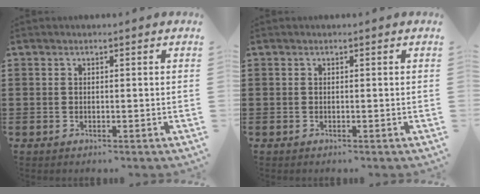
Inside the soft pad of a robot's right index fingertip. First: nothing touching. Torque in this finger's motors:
{"motor_torque": [0.17, 0.29, 0.04, -0.01]}